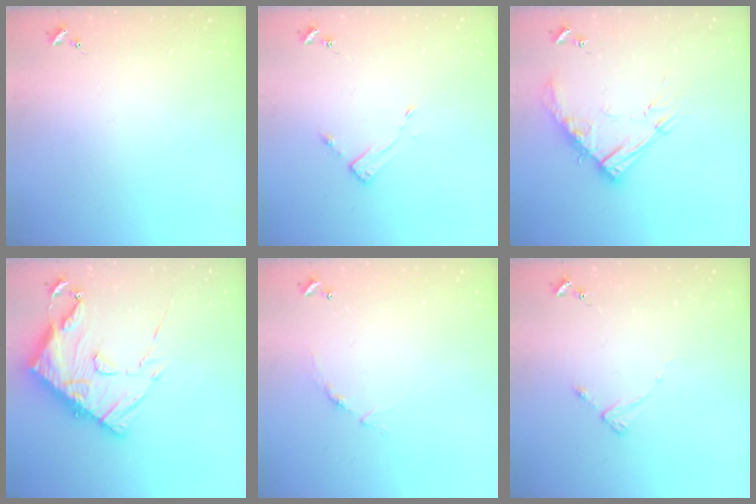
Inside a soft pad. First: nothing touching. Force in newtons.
{"total": 3.1, "press": 3.1, "slide": 0.3}
{"total": 15.1, "press": 15.1, "slide": 1.5}
{"total": 20.8, "press": 20.7, "slide": 2.0}
{"total": 5.1, "press": 5.1, "slide": 0.4}
{"total": 2.5, "press": 2.5, "slide": 0.3}